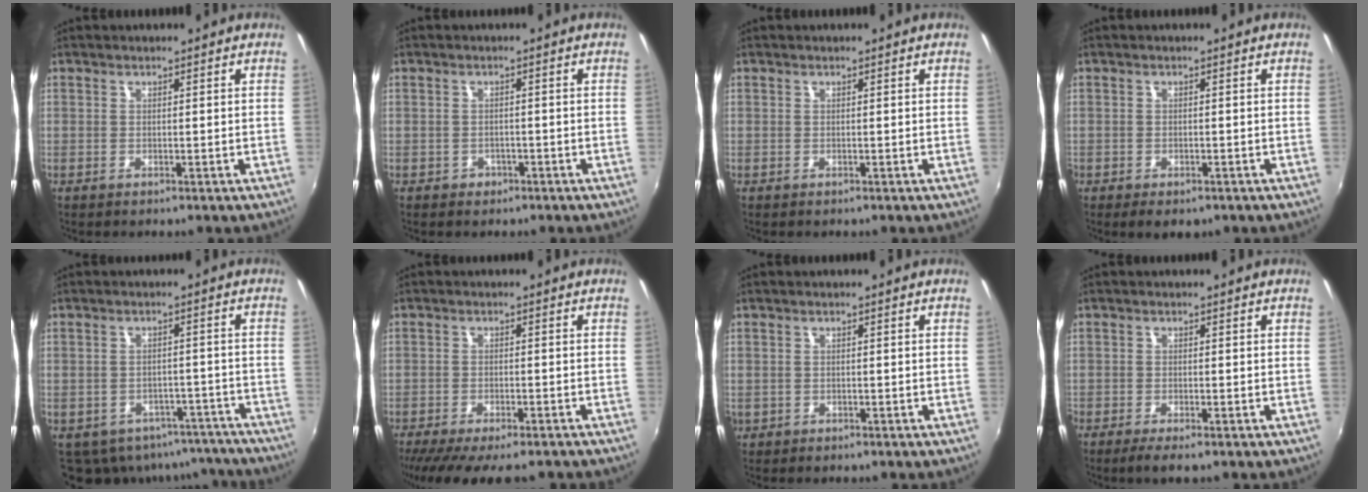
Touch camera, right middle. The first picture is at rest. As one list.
[{"total": 2.3, "force": [-1.2, 1.9, 0.5], "torque": [-0.014, -0.001, -0.015]}, {"total": 0.0}, {"total": 3.1, "force": [-1.9, 1.9, 1.6], "torque": [-0.034, -0.014, -0.025]}, {"total": 12.3, "force": [-9.3, 7.1, 3.9], "torque": [-0.083, 0.003, -0.099]}, {"total": 12.8, "force": [-10.4, 3.1, 6.8], "torque": [-0.140, -0.044, -0.162]}, {"total": 1.5, "force": [-0.5, 1.3, 0.4], "torque": [-0.010, -0.004, -0.006]}, {"total": 2.7, "force": [-2.0, 0.4, 1.8], "torque": [-0.045, -0.012, -0.037]}]